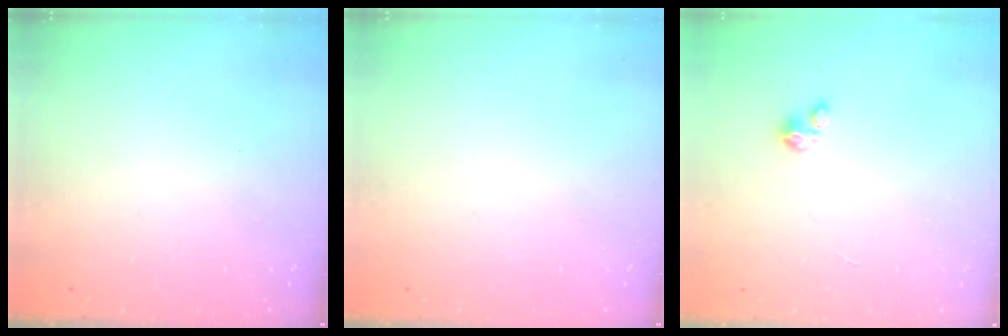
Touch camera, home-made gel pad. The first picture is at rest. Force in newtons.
{"total": 0.0}
{"total": 2.7, "press": 2.7, "slide": 0.2}